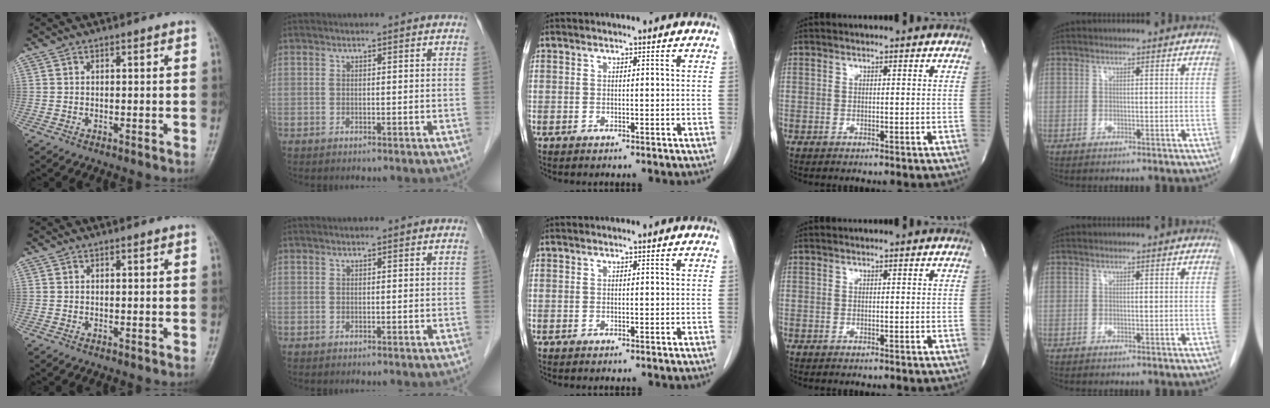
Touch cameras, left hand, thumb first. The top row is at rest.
{}